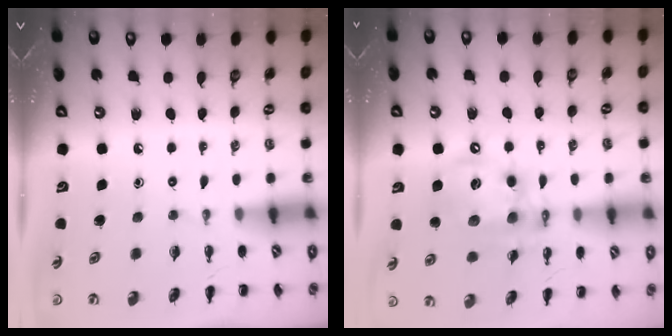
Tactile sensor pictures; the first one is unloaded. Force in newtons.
{"total": 13.8, "press": 13.4, "slide": 3.1}